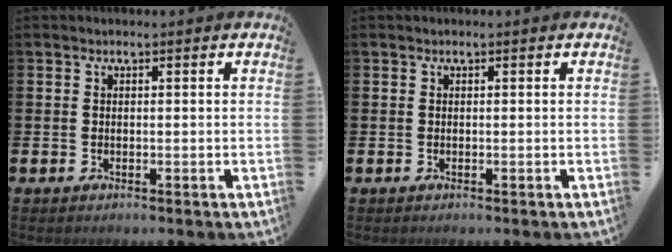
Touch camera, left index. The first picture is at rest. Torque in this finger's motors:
{"motor_torque": [-0.01, 0.00, 0.04, 0.00]}